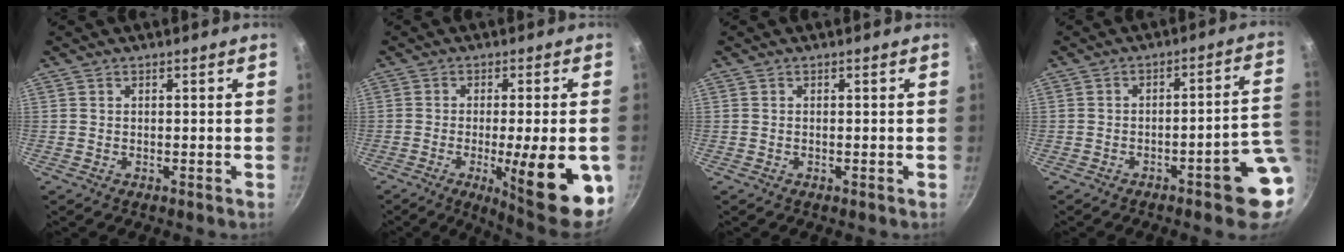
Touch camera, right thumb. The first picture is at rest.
{"total": 17.2, "force": [-4.8, 3.8, 16.1], "torque": [-0.200, 0.001, -0.057]}
{"total": 0.0}
{"total": 10.7, "force": [-3.0, 2.4, 9.9], "torque": [-0.096, 0.029, -0.035]}